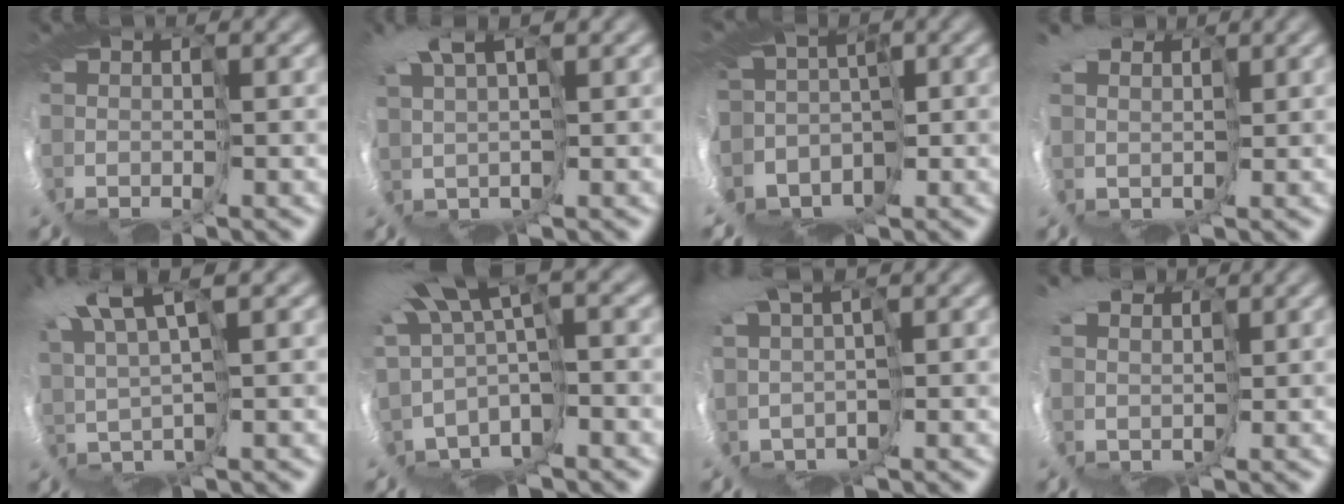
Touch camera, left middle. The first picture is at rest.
{"total": 4.3, "force": [2.7, 1.5, 3.0], "torque": [-0.082, 0.001, 0.037]}
{"total": 10.6, "force": [-4.1, 7.7, 6.0], "torque": [-0.117, -0.004, -0.071]}
{"total": 5.0, "force": [2.2, 4.0, 2.0], "torque": [-0.041, -0.012, 0.025]}
{"total": 6.4, "force": [4.7, 0.7, 4.3], "torque": [-0.117, 0.016, 0.080]}
{"total": 9.5, "force": [0.7, 4.4, 8.3], "torque": [-0.196, -0.014, 0.034]}
{"total": 5.1, "force": [1.5, 2.5, 4.1], "torque": [-0.097, -0.012, 0.016]}
{"total": 4.8, "force": [2.3, 3.7, 2.0], "torque": [-0.044, -0.012, 0.027]}